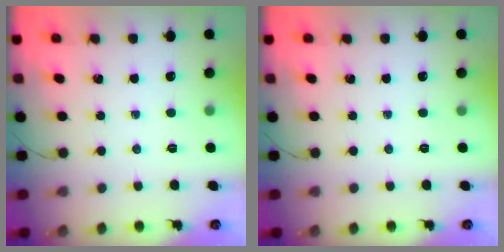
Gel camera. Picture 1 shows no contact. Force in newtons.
{"total": 0.0}